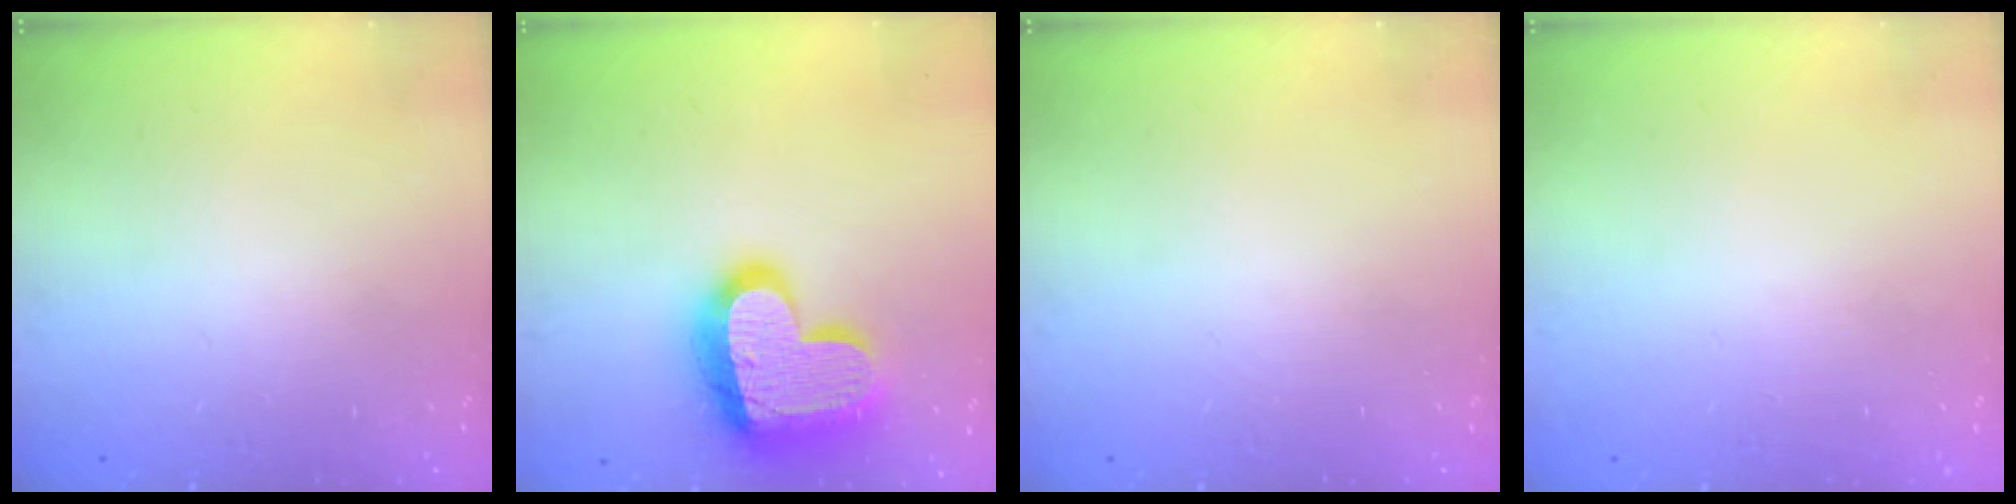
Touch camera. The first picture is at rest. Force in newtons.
{"total": 22.4, "press": 22.4, "slide": 1.4}
{"total": 0.0}
{"total": 0.5, "press": 0.5, "slide": 0.1}